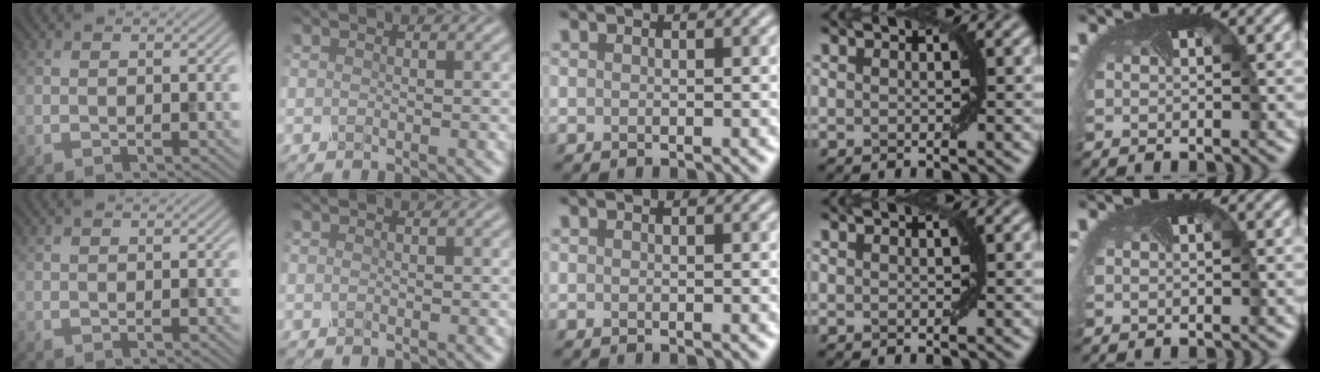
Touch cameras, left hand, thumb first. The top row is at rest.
{}